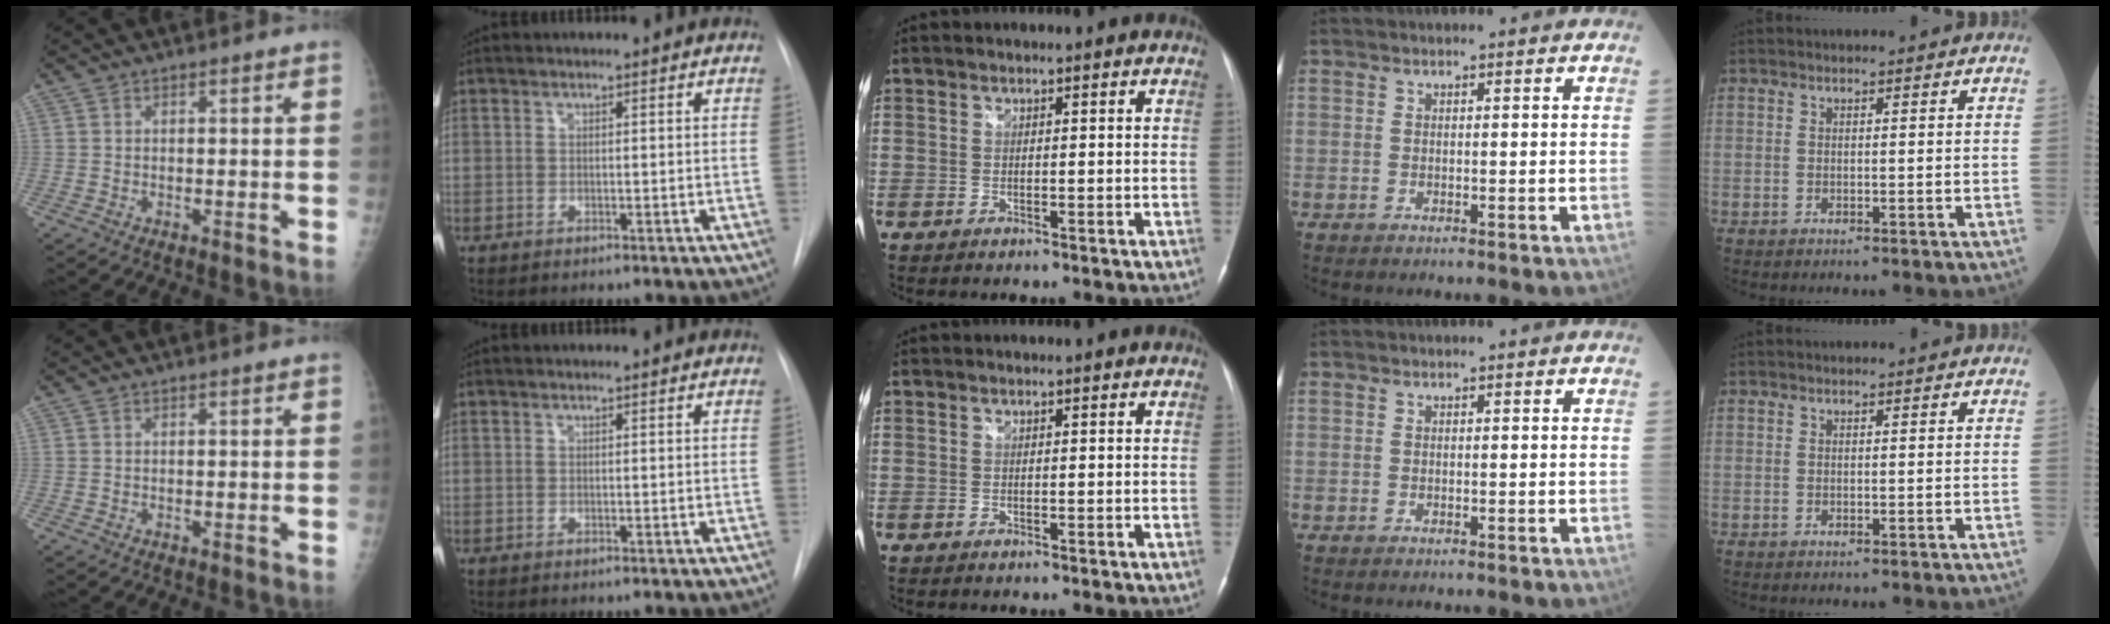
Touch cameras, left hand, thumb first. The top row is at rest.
{}